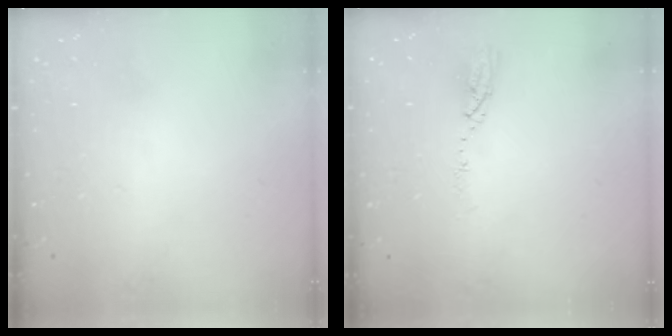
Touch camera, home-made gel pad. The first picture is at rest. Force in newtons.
{"total": 3.9, "press": 3.9, "slide": 0.4}